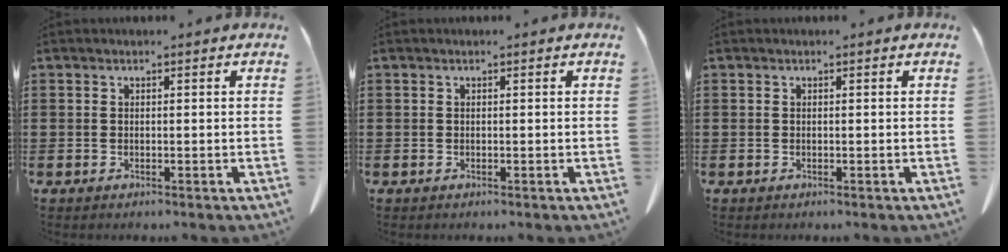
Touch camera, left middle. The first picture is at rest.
{"total": 0.0}
{"total": 0.0}